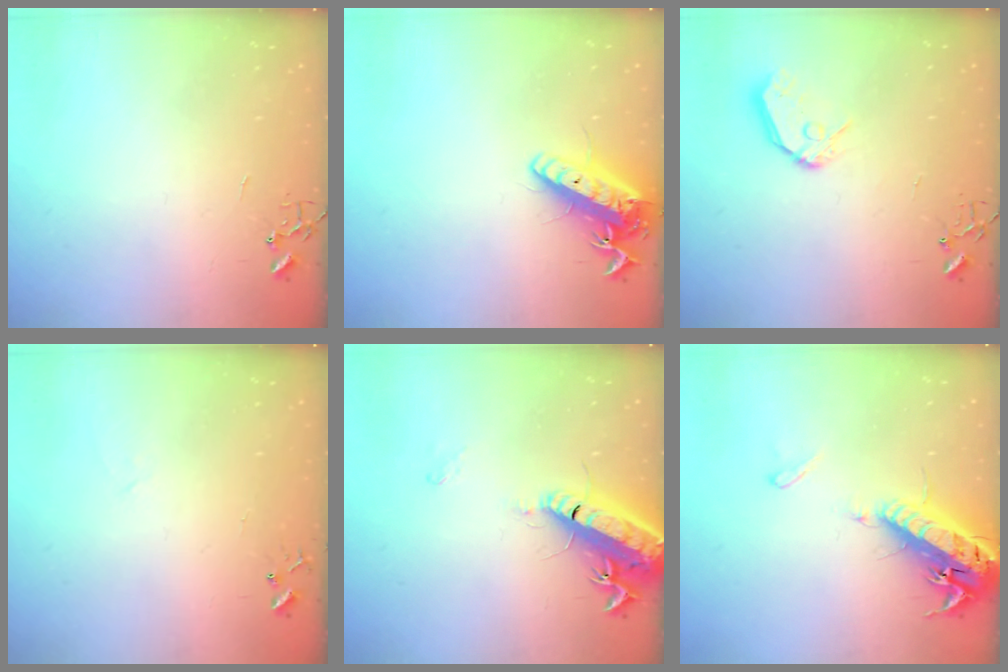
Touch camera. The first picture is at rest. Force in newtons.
{"total": 14.5, "press": 14.2, "slide": 2.8}
{"total": 10.5, "press": 10.5, "slide": 1.3}
{"total": 4.6, "press": 4.5, "slide": 0.6}
{"total": 17.2, "press": 16.5, "slide": 4.6}
{"total": 17.4, "press": 16.9, "slide": 4.1}